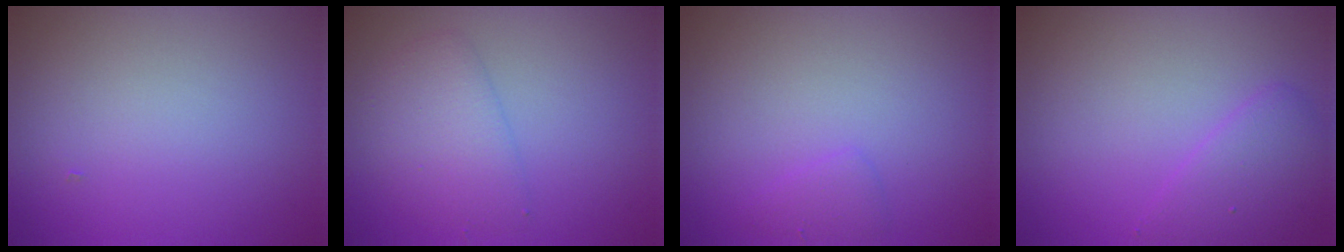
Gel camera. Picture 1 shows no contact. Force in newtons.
{"total": 3.0, "press": 3.0, "slide": 0.1}
{"total": 1.1, "press": 1.1, "slide": 0.0}
{"total": 2.7, "press": 2.7, "slide": 0.2}